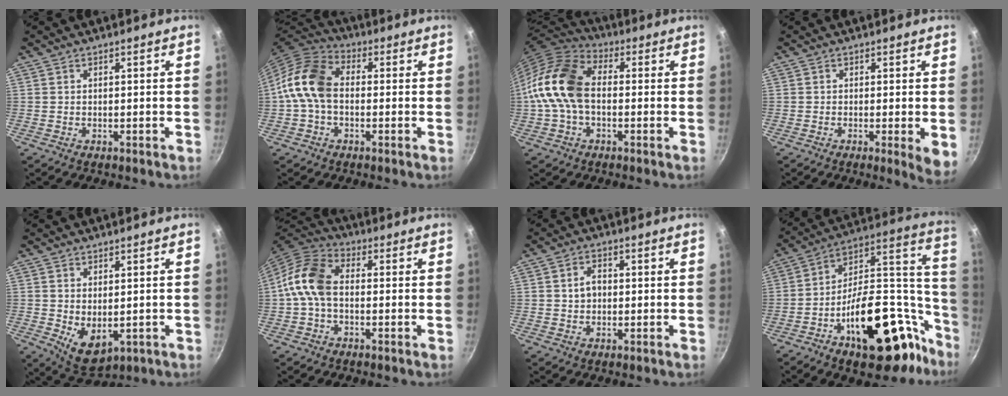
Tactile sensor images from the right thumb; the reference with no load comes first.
{"total": 11.3, "force": [-0.6, 7.8, 8.1], "torque": [-0.135, 0.032, -0.033]}
{"total": 14.1, "force": [-0.6, 9.4, 10.5], "torque": [-0.183, 0.036, -0.032]}
{"total": 4.6, "force": [-0.6, 0.8, 4.5], "torque": [-0.056, -0.013, -0.009]}
{"total": 6.7, "force": [-0.2, 4.0, 5.3], "torque": [-0.075, -0.022, 0.012]}
{"total": 10.0, "force": [-0.7, 6.6, 7.5], "torque": [-0.134, 0.032, -0.032]}
{"total": 3.6, "force": [0.3, 2.8, 2.3], "torque": [-0.024, 0.010, 0.002]}
{"total": 31.5, "force": [-15.1, 15.9, 22.6], "torque": [-0.260, 0.114, -0.221]}